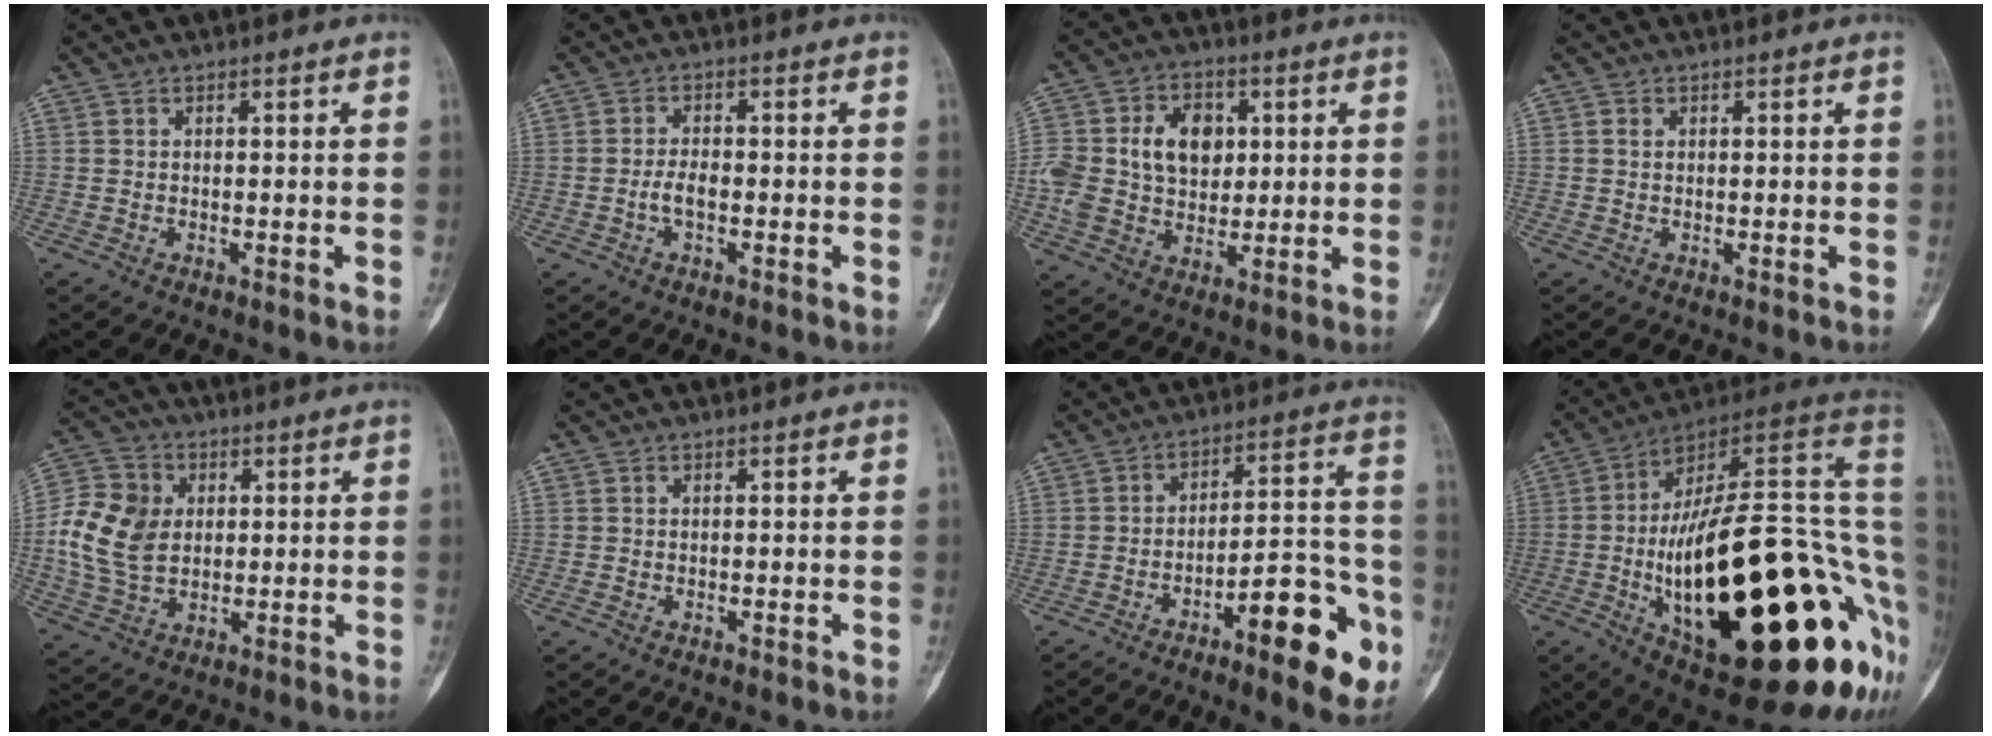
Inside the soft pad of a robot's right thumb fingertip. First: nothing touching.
{"total": 2.9, "force": [-0.9, 1.4, 2.4], "torque": [-0.048, 0.010, -0.018]}
{"total": 16.0, "force": [2.4, 11.9, 10.5], "torque": [-0.186, 0.009, 0.047]}
{"total": 0.6, "force": [0.2, 0.5, 0.3], "torque": [-0.006, 0.000, 0.003]}
{"total": 13.2, "force": [1.1, 10.1, 8.4], "torque": [-0.153, 0.006, 0.022]}
{"total": 0.0}
{"total": 16.2, "force": [-7.7, 4.9, 13.4], "torque": [-0.165, 0.053, -0.108]}
{"total": 38.2, "force": [-5.9, 13.5, 35.2], "torque": [-0.455, 0.023, -0.082]}